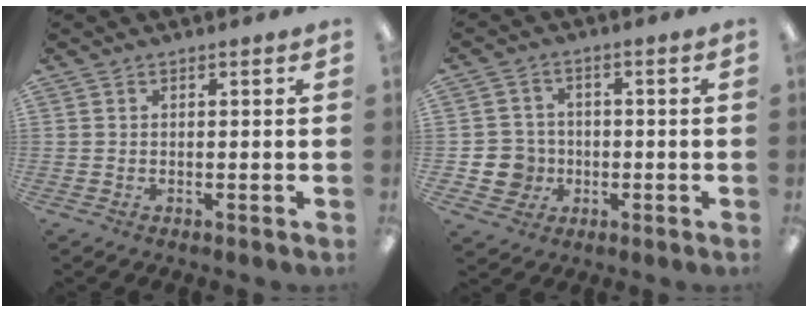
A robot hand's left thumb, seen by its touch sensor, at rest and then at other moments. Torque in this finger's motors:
{"motor_torque": [-0.59, 0.60, 0.01, 0.00, 0.00]}